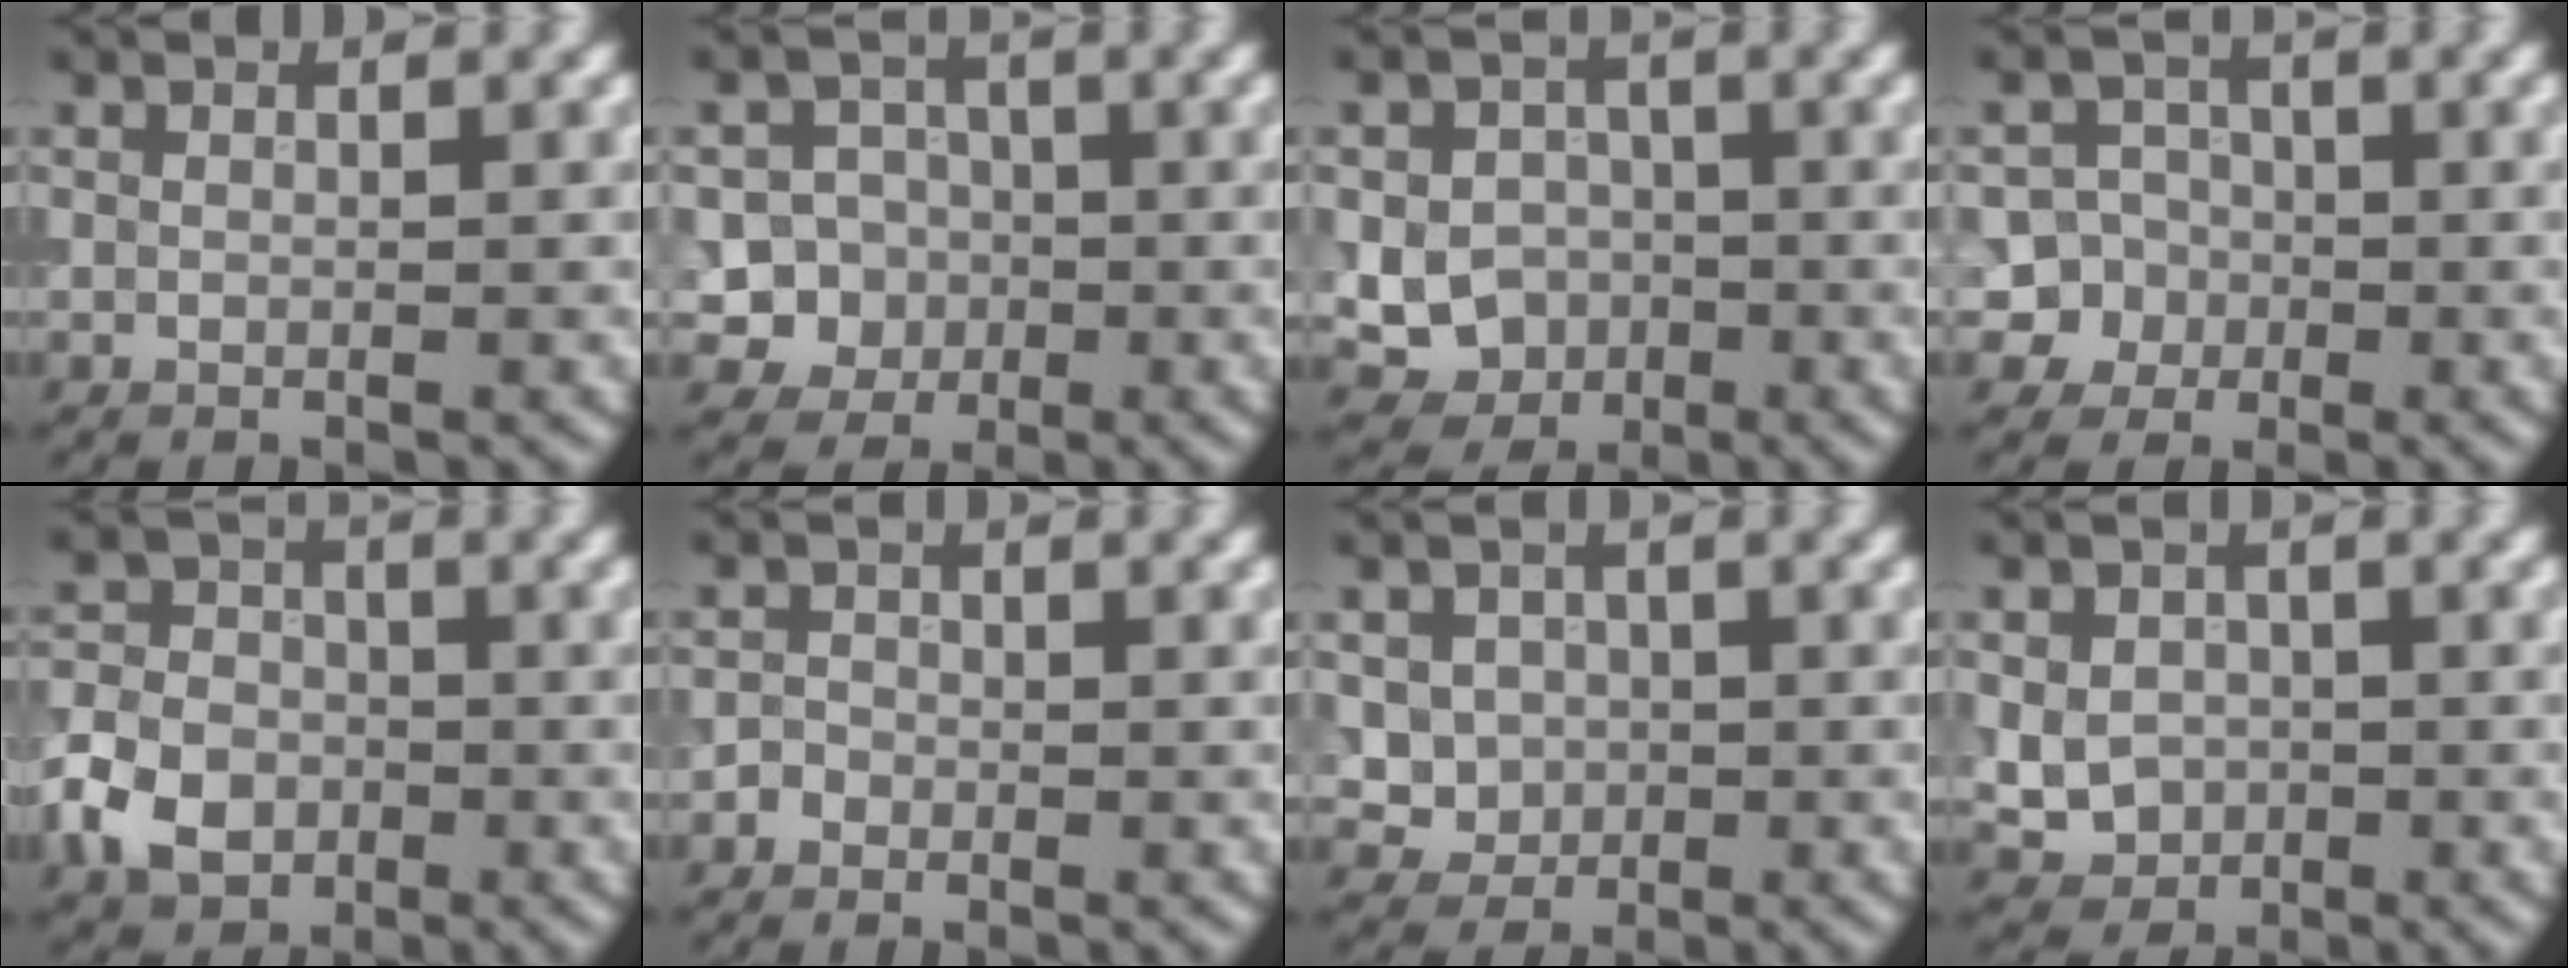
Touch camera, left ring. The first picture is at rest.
{"total": 6.3, "force": [-1.5, 6.0, 1.3], "torque": [-0.002, 0.014, -0.051]}
{"total": 5.1, "force": [-1.1, 4.6, 2.0], "torque": [-0.009, -0.006, -0.039]}
{"total": 6.2, "force": [-1.8, 5.9, 0.8], "torque": [0.006, 0.012, -0.057]}
{"total": 5.7, "force": [-2.4, 4.3, 2.8], "torque": [-0.058, 0.001, -0.057]}
{"total": 0.9, "force": [-0.5, 0.7, 0.1], "torque": [0.004, 0.002, -0.012]}
{"total": 3.3, "force": [0.3, 3.1, 1.1], "torque": [-0.013, -0.005, 0.008]}
{"total": 3.5, "force": [-0.4, 3.1, 1.7], "torque": [-0.028, -0.003, -0.009]}